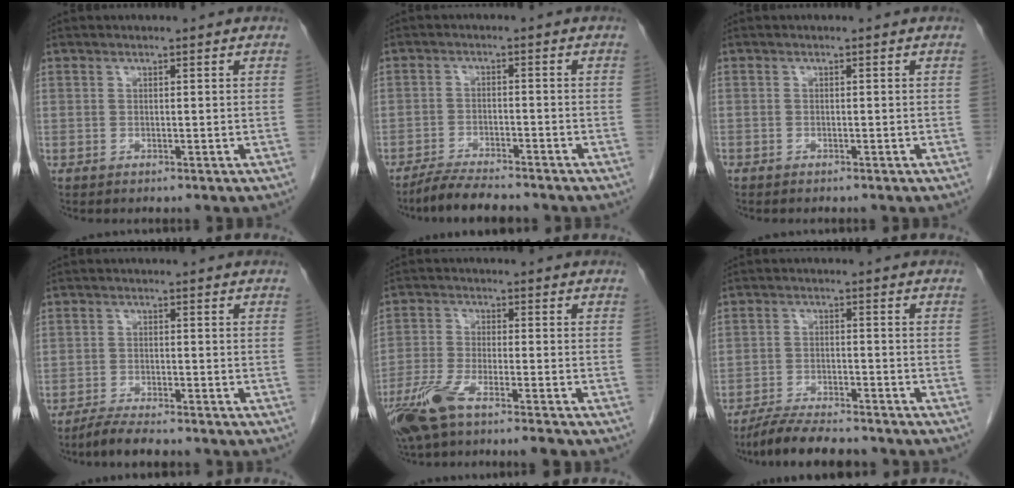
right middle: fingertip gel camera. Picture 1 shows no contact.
{"total": 6.2, "force": [-5.5, 1.0, 2.5], "torque": [-0.043, -0.016, -0.096]}
{"total": 0.5, "force": [-0.4, 0.1, 0.2], "torque": [-0.006, 0.000, -0.007]}
{"total": 4.1, "force": [-3.6, 0.6, 1.9], "torque": [-0.037, -0.011, -0.063]}
{"total": 8.6, "force": [-6.2, 0.9, 5.9], "torque": [-0.116, -0.016, -0.114]}
{"total": 8.4, "force": [-7.5, 1.5, 3.6], "torque": [-0.058, -0.017, -0.125]}